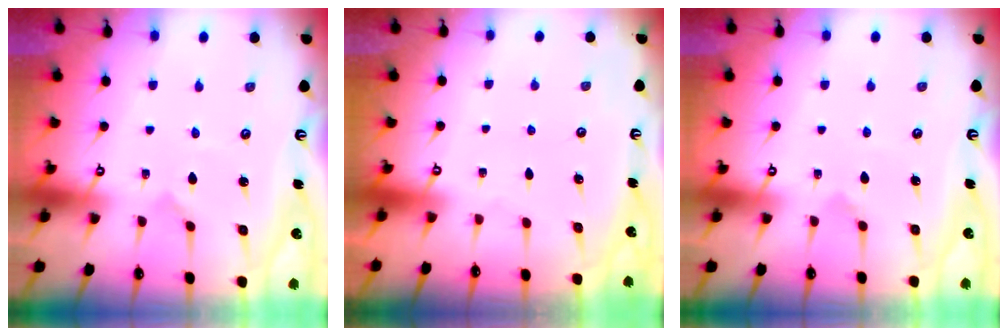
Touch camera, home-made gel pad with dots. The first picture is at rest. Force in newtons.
{"total": 0.0}
{"total": 2.9, "press": 2.9, "slide": 0.1}